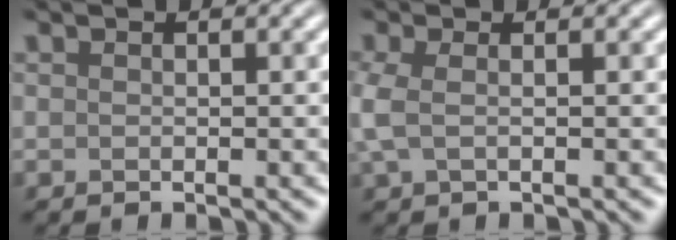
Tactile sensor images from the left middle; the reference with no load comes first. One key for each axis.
{"total": 1.6, "fx": -0.1, "fy": 0.6, "fz": 1.5, "tx": -0.045, "ty": 0.001, "tz": -0.005}